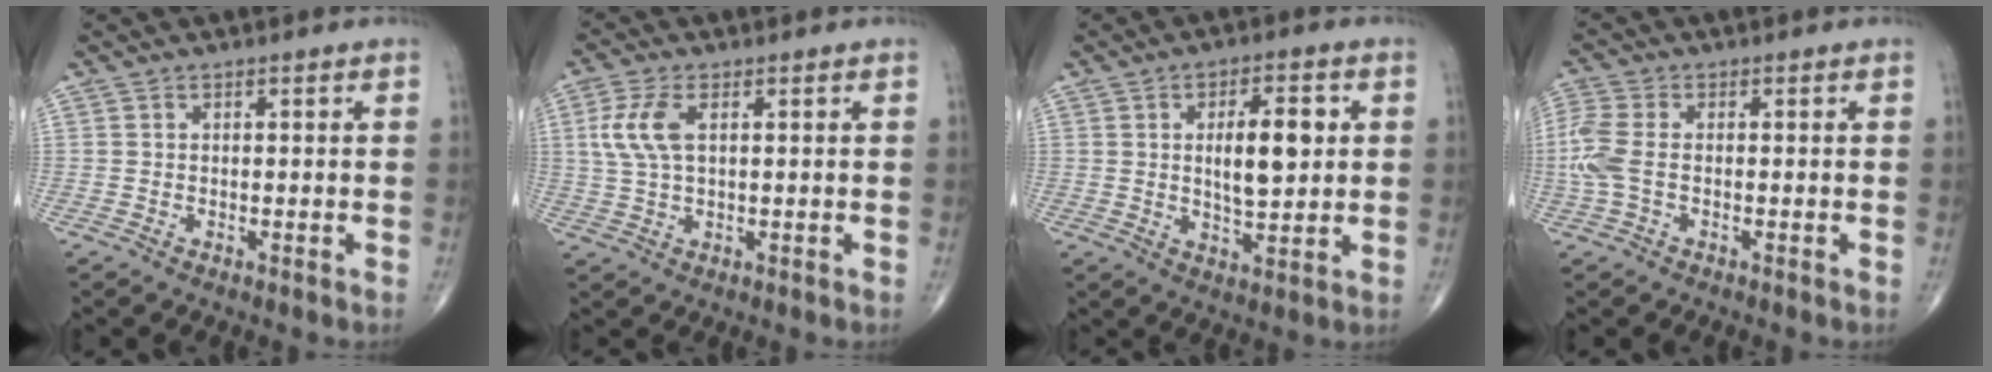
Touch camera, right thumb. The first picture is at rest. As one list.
[{"total": 6.6, "force": [1.6, 3.2, 5.6], "torque": [-0.137, 0.007, 0.033]}, {"total": 9.8, "force": [1.7, 3.9, 8.8], "torque": [-0.123, -0.007, 0.029]}, {"total": 6.1, "force": [-0.5, 3.4, 5.1], "torque": [-0.154, 0.011, -0.014]}]